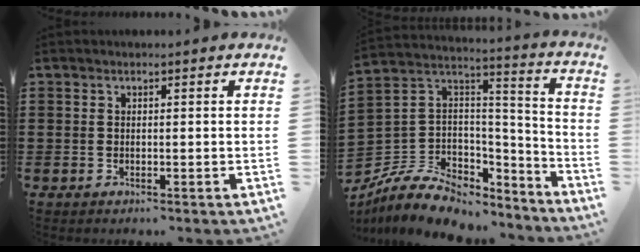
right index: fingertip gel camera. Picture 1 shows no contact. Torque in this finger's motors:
{"motor_torque": [0.07, 0.02, -0.05, -0.21]}